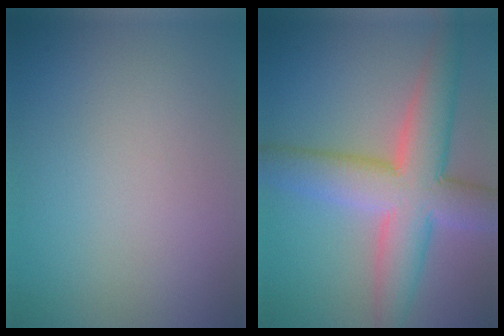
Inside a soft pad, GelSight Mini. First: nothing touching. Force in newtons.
{"total": 9.2, "press": 9.1, "slide": 0.5}